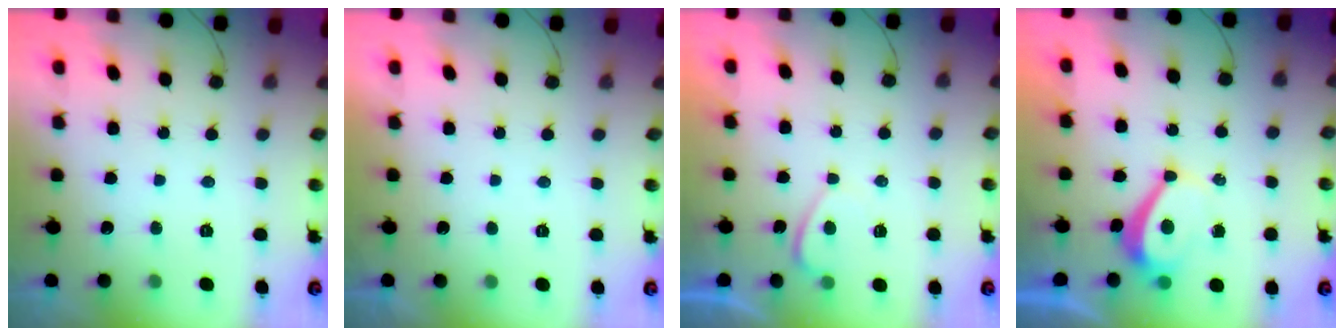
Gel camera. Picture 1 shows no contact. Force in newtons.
{"total": 2.3, "press": 2.3, "slide": 0.4}
{"total": 1.0, "press": 0.8, "slide": 0.5}
{"total": 4.0, "press": 4.0, "slide": 0.6}